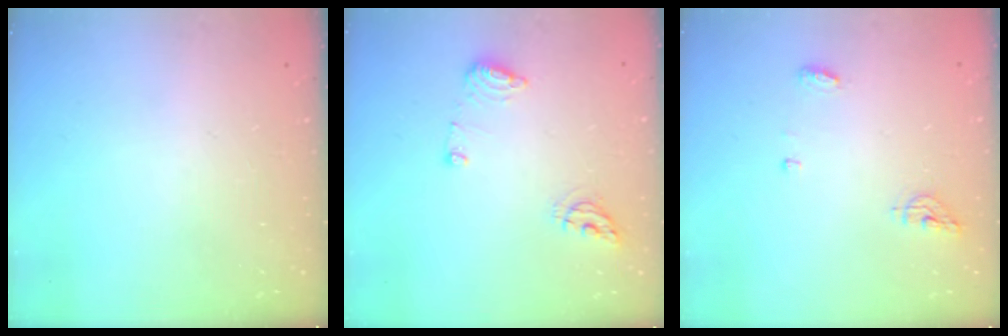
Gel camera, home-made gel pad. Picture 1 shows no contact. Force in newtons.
{"total": 8.1, "press": 8.1, "slide": 0.9}
{"total": 9.0, "press": 5.9, "slide": 6.9}